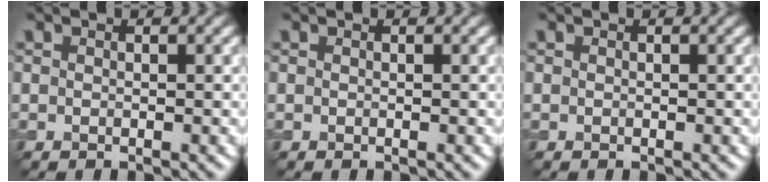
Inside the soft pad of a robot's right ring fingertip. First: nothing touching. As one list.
[{"total": 0.0}, {"total": 0.0}]